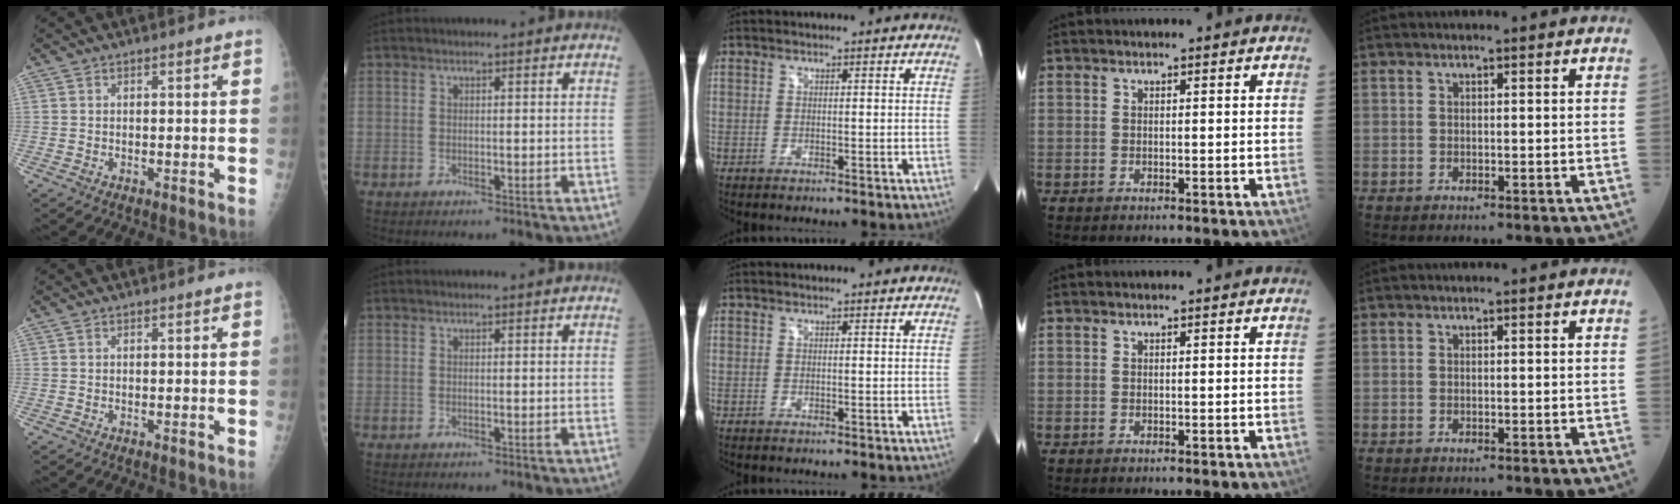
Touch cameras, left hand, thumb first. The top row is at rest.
{}